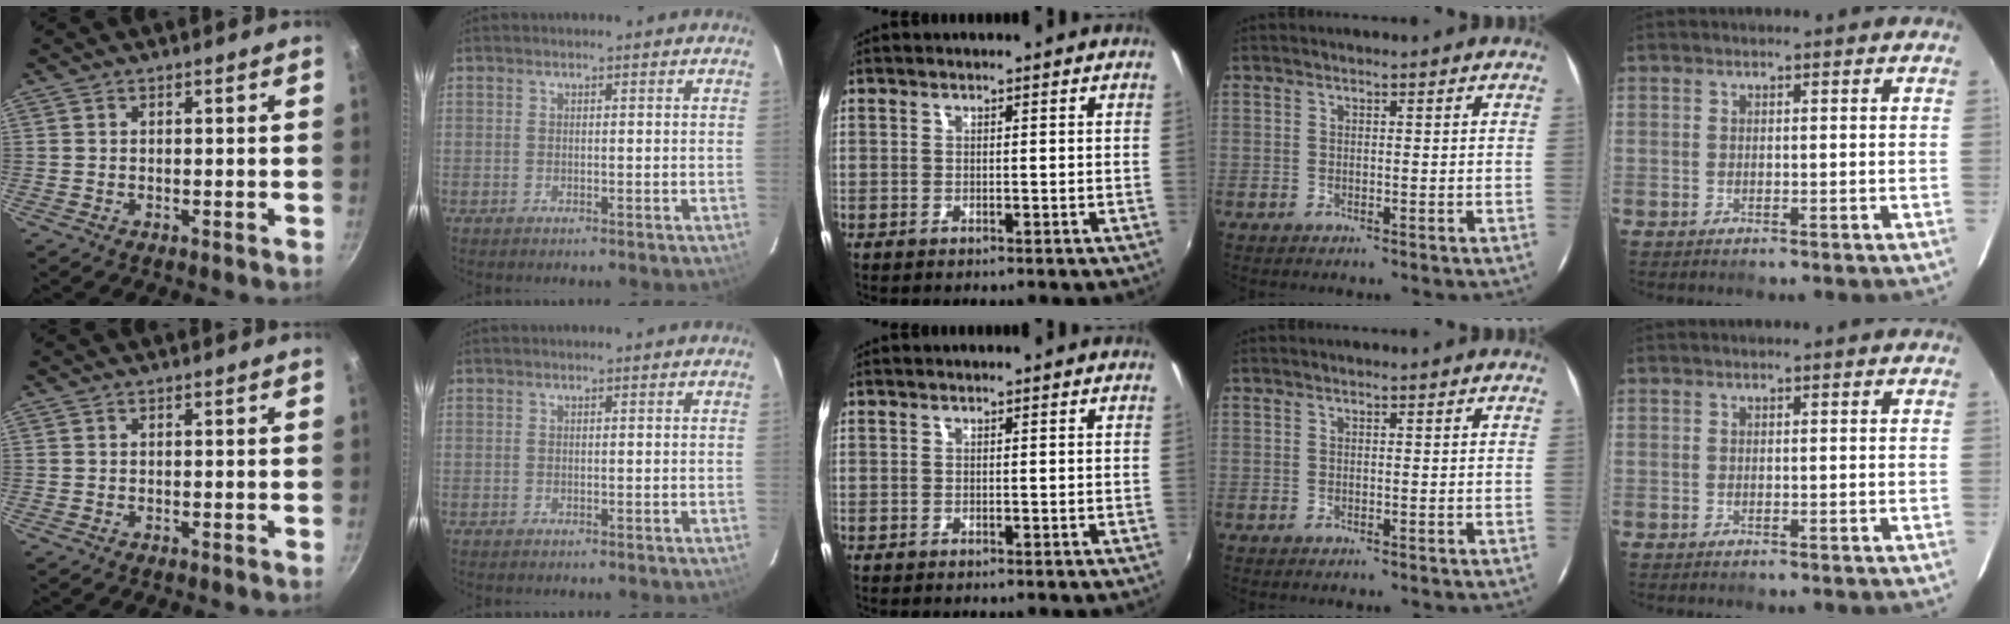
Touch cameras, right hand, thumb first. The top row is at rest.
{}